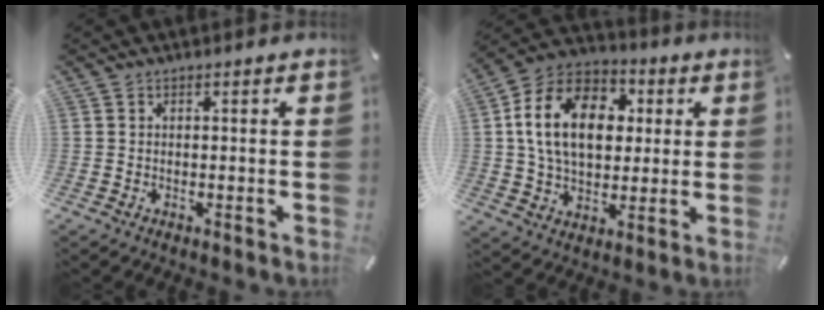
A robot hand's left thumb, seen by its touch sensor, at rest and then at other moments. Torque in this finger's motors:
{"motor_torque": [2.12, 2.89, 1.53, -1.24, 0.33]}